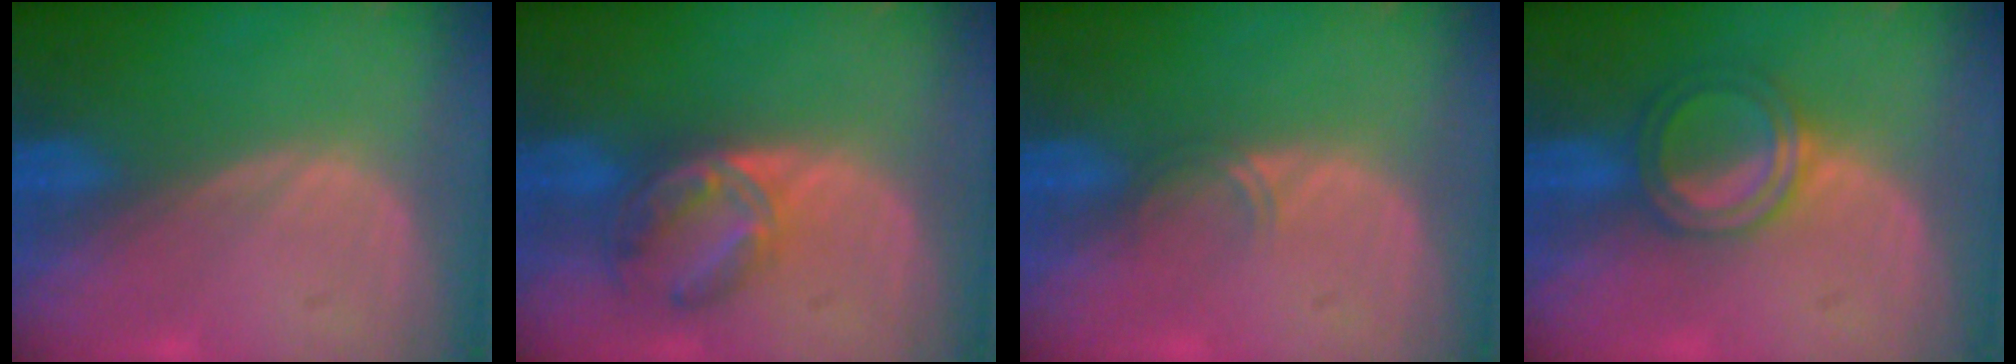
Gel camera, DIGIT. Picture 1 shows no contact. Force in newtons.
{"total": 7.0, "press": 6.0, "slide": 3.6}
{"total": 1.4, "press": 1.1, "slide": 0.9}
{"total": 5.0, "press": 4.7, "slide": 1.8}